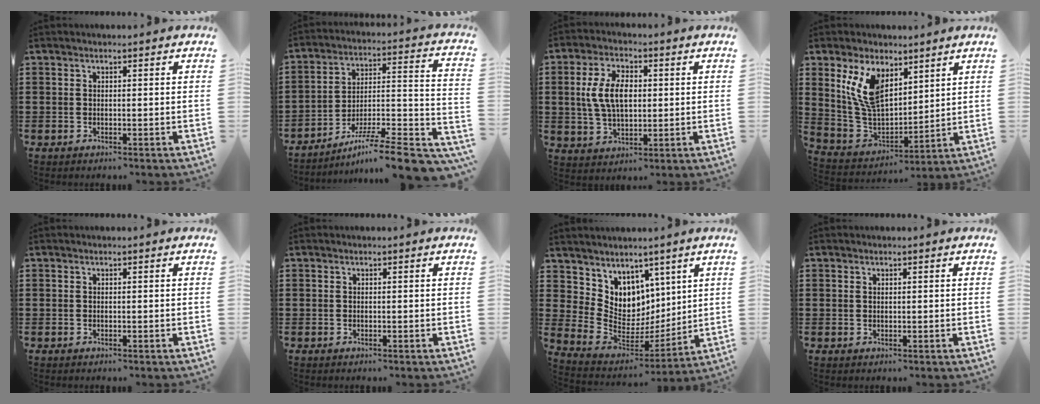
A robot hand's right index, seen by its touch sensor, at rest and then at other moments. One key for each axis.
{"total": 9.5, "fx": -7.3, "fy": -0.1, "fz": 6.0, "tx": -0.083, "ty": 0.001, "tz": -0.143}
{"total": 7.9, "fx": 0.8, "fy": 4.4, "fz": 6.5, "tx": -0.153, "ty": 0.009, "tz": 0.006}
{"total": 10.1, "fx": 5.5, "fy": 5.4, "fz": 6.6, "tx": -0.162, "ty": -0.008, "tz": 0.103}
{"total": 0.0}
{"total": 0.0}
{"total": 7.1, "fx": 4.5, "fy": 5.4, "fz": -0.4, "tx": -0.049, "ty": -0.065, "tz": 0.091}
{"total": 0.5, "fx": 0.3, "fy": 0.3, "fz": 0.3, "tx": -0.006, "ty": 0.001, "tz": 0.007}